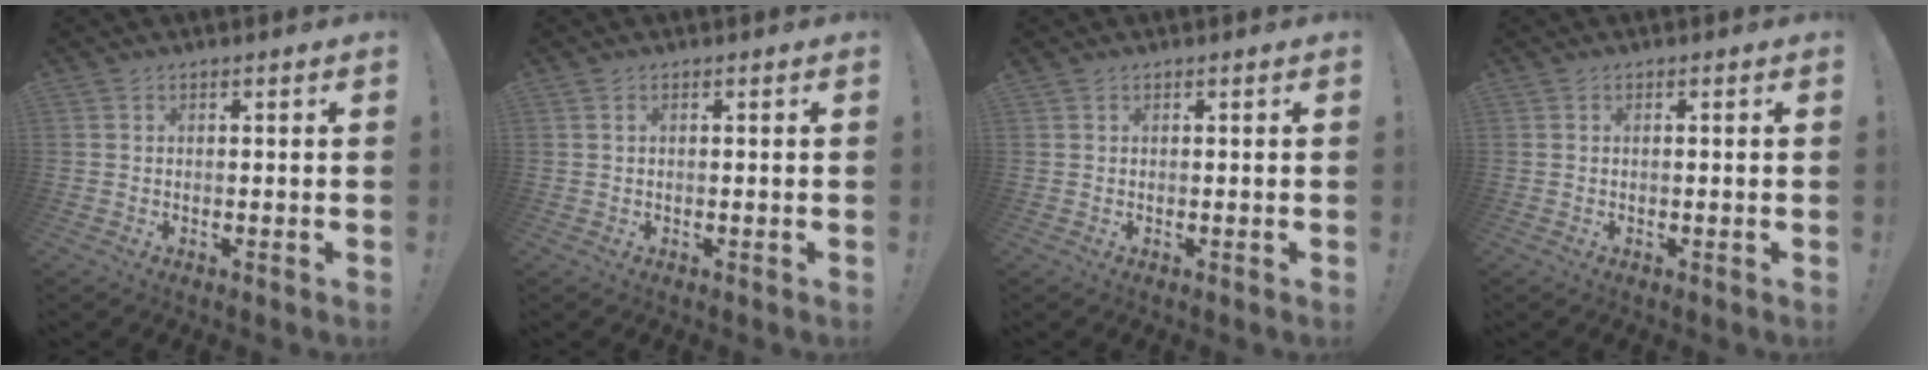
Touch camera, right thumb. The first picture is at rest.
{"total": 0.6, "force": [0.3, 0.1, 0.5], "torque": [-0.018, 0.004, 0.006]}
{"total": 0.0}
{"total": 0.0}